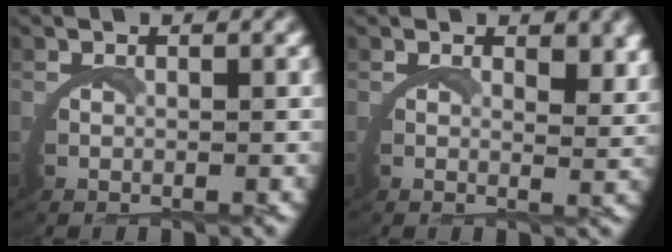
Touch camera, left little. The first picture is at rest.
{"total": 2.4, "force": [2.1, 0.2, 1.0], "torque": [-0.024, -0.013, 0.032]}